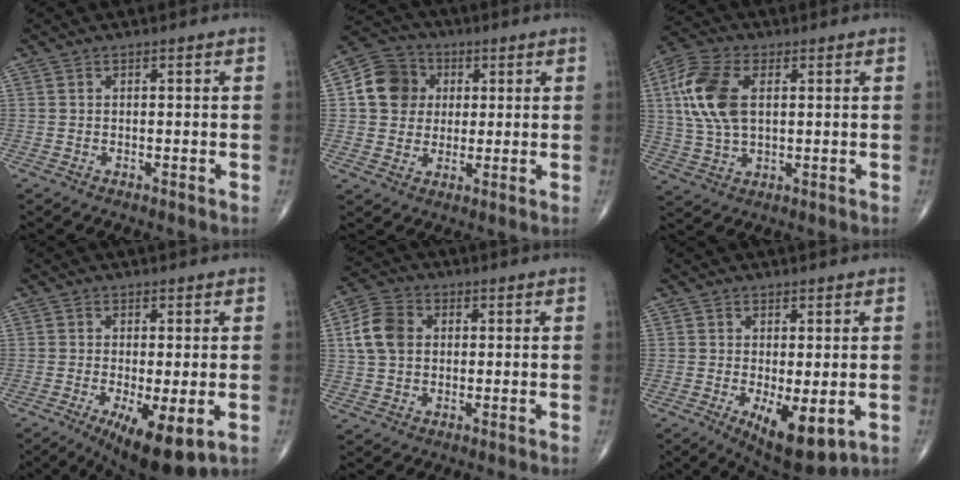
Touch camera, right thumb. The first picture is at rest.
{"total": 10.2, "force": [1.9, 9.1, 4.3], "torque": [-0.054, 0.005, 0.023]}
{"total": 13.3, "force": [2.7, 7.4, 10.7], "torque": [-0.236, 0.007, 0.051]}
{"total": 10.4, "force": [-3.6, 3.1, 9.2], "torque": [-0.149, -0.020, -0.050]}
{"total": 7.8, "force": [1.2, 5.9, 4.9], "torque": [-0.088, 0.011, 0.017]}
{"total": 9.2, "force": [-2.3, 3.5, 8.2], "torque": [-0.120, -0.022, -0.025]}